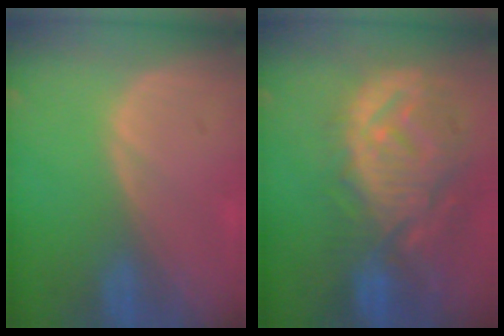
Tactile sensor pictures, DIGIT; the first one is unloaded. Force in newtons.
{"total": 12.3, "press": 11.0, "slide": 5.4}